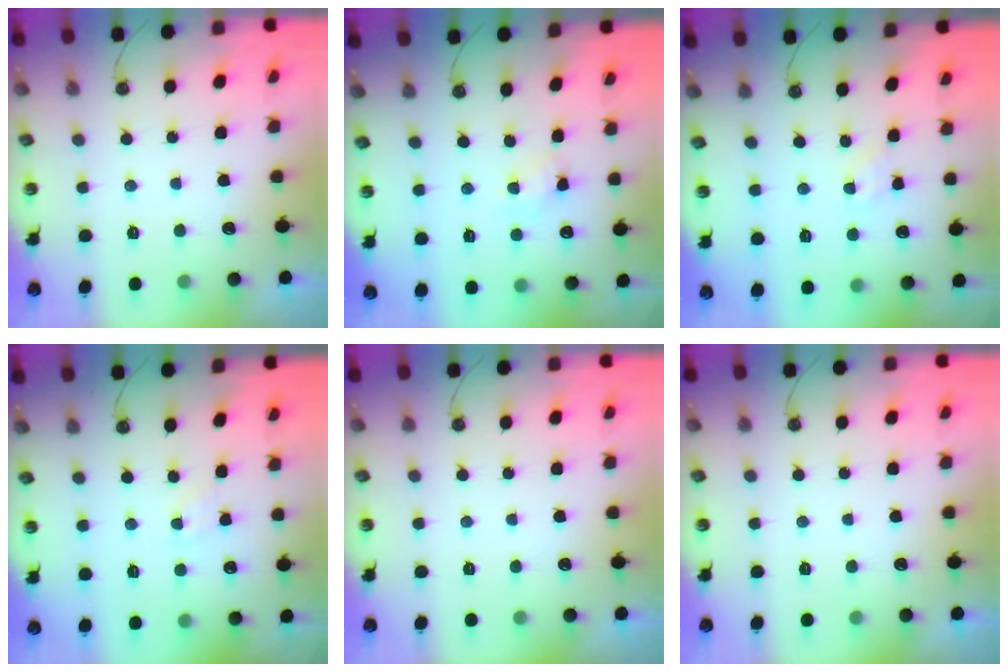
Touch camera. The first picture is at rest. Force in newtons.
{"total": 4.4, "press": 4.3, "slide": 0.5}
{"total": 2.1, "press": 2.1, "slide": 0.4}
{"total": 3.9, "press": 3.9, "slide": 0.5}
{"total": 0.0}
{"total": 0.0}